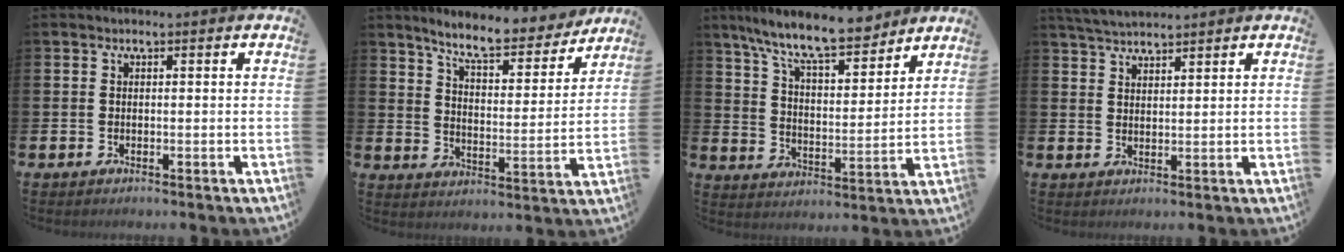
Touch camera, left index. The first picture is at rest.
{"total": 8.2, "force": [7.5, 1.5, 2.9], "torque": [-0.079, -0.045, 0.128]}
{"total": 10.7, "force": [9.6, 1.8, 4.2], "torque": [-0.111, -0.053, 0.171]}
{"total": 3.8, "force": [3.7, 0.5, 0.7], "torque": [-0.017, -0.014, 0.067]}